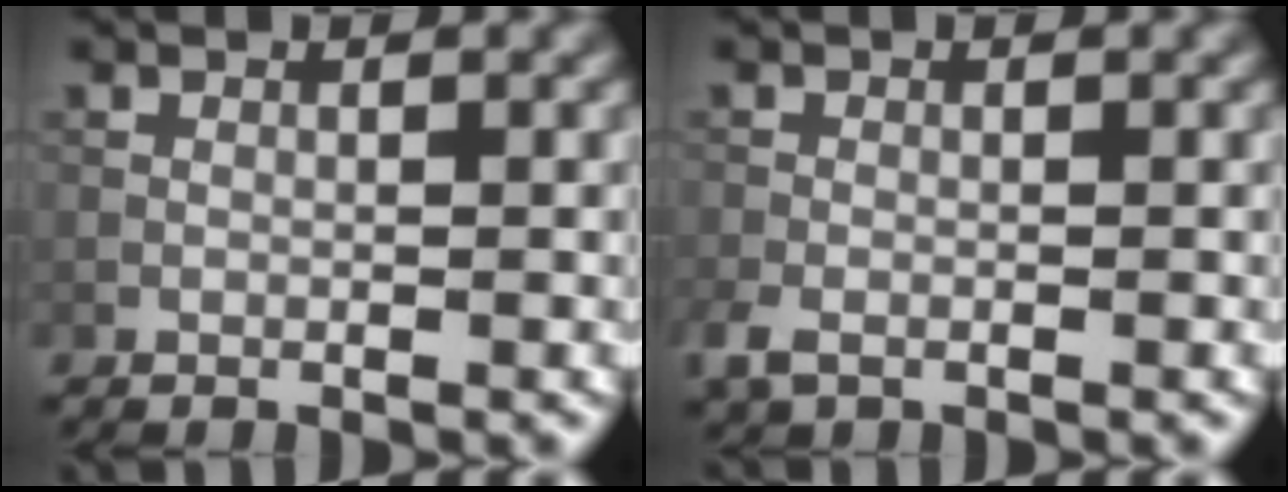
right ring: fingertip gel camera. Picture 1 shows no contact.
{"total": 2.4, "force": [-1.4, 1.3, 1.3], "torque": [-0.038, -0.008, -0.035]}